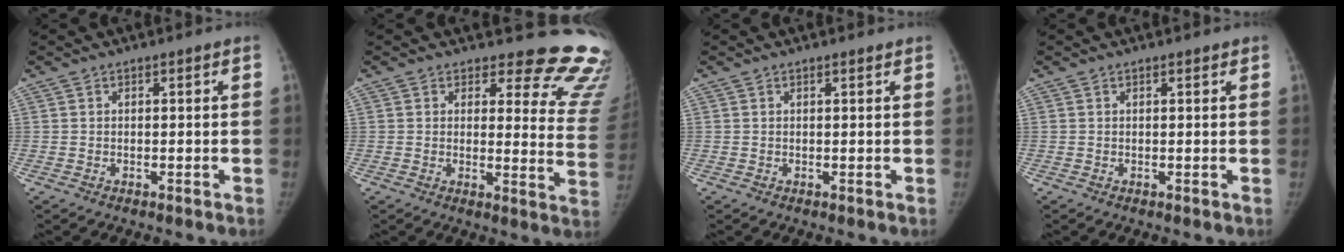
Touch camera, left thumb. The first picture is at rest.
{"total": 16.6, "force": [15.0, 5.8, 4.3], "torque": [0.007, -0.143, 0.139]}
{"total": 0.6, "force": [0.5, 0.1, 0.3], "torque": [-0.008, -0.003, 0.008]}
{"total": 0.6, "force": [0.5, 0.2, 0.4], "torque": [-0.007, -0.002, 0.006]}